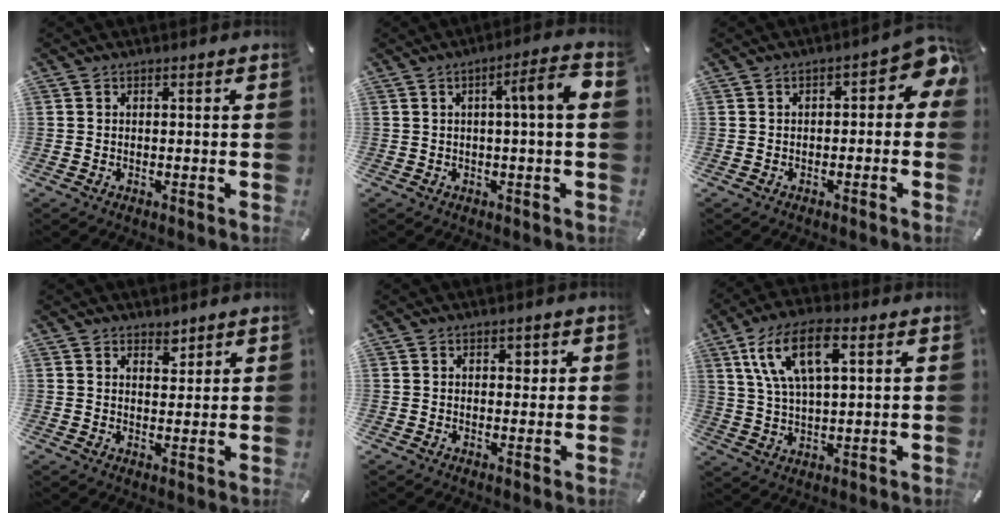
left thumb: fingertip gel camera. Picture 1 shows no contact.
{"total": 8.4, "force": [1.3, 1.0, 8.3], "torque": [-0.130, -0.003, 0.013]}
{"total": 5.8, "force": [0.2, 3.2, 4.9], "torque": [-0.068, 0.002, -0.002]}
{"total": 3.0, "force": [2.4, 1.7, 0.3], "torque": [0.015, -0.017, 0.041]}
{"total": 1.9, "force": [0.7, 1.3, 1.2], "torque": [0.000, -0.004, 0.005]}
{"total": 12.7, "force": [5.5, 5.4, 10.1], "torque": [-0.222, 0.006, 0.096]}